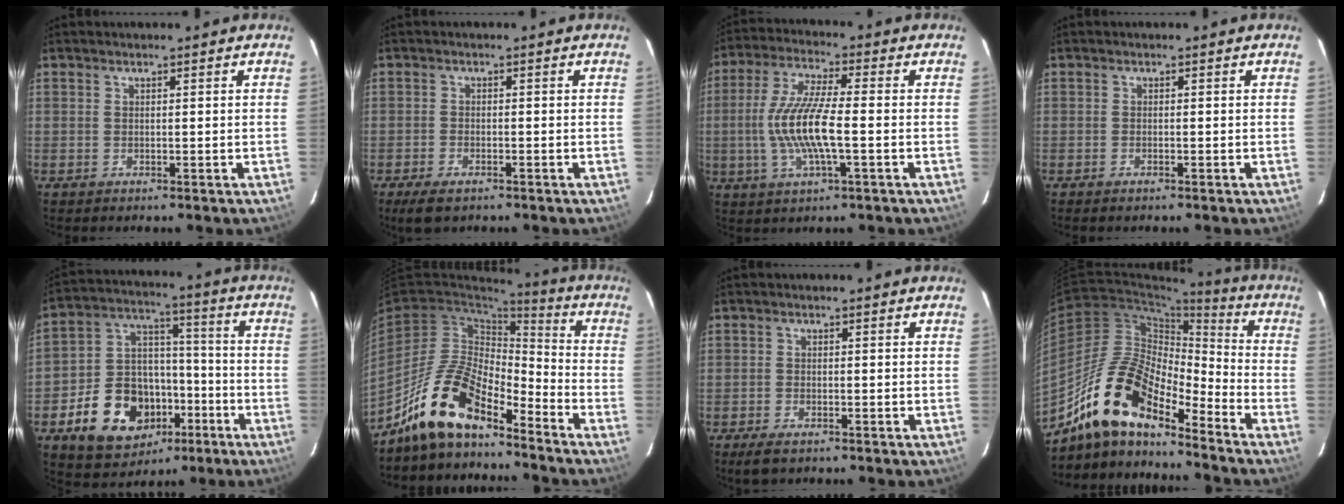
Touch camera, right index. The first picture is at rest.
{"total": 4.5, "force": [-3.2, 1.9, 2.6], "torque": [-0.069, -0.013, -0.057]}
{"total": 11.9, "force": [-1.9, 2.1, 11.6], "torque": [-0.236, -0.002, -0.037]}
{"total": 0.8, "force": [-0.6, 0.2, 0.4], "torque": [-0.010, 0.001, -0.013]}
{"total": 18.3, "force": [-8.3, 13.2, 9.5], "torque": [-0.207, 0.041, -0.112]}
{"total": 14.9, "force": [-11.7, 4.8, 7.9], "torque": [-0.159, 0.007, -0.224]}
{"total": 3.5, "force": [-2.6, 1.3, 1.9], "torque": [-0.051, -0.010, -0.047]}
{"total": 17.4, "force": [-12.9, 5.6, 10.2], "torque": [-0.184, -0.002, -0.255]}